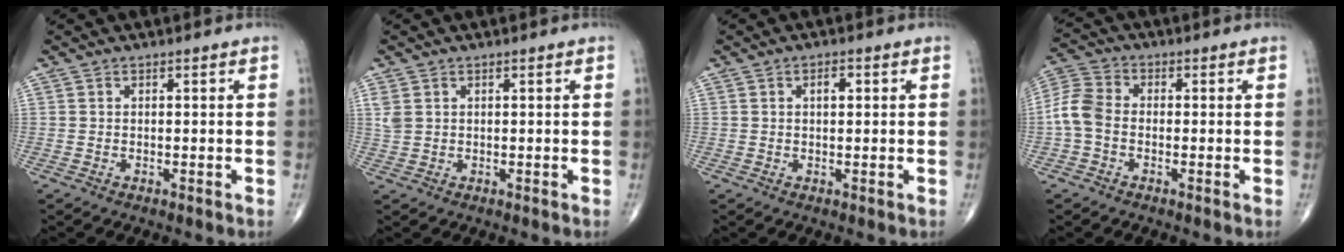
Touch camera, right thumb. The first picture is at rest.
{"total": 2.1, "force": [0.8, 1.5, 1.1], "torque": [-0.028, 0.002, 0.023]}
{"total": 2.2, "force": [0.6, 1.1, 1.8], "torque": [-0.027, 0.002, 0.008]}
{"total": 6.5, "force": [-1.1, 4.7, 4.4], "torque": [-0.093, 0.017, -0.038]}